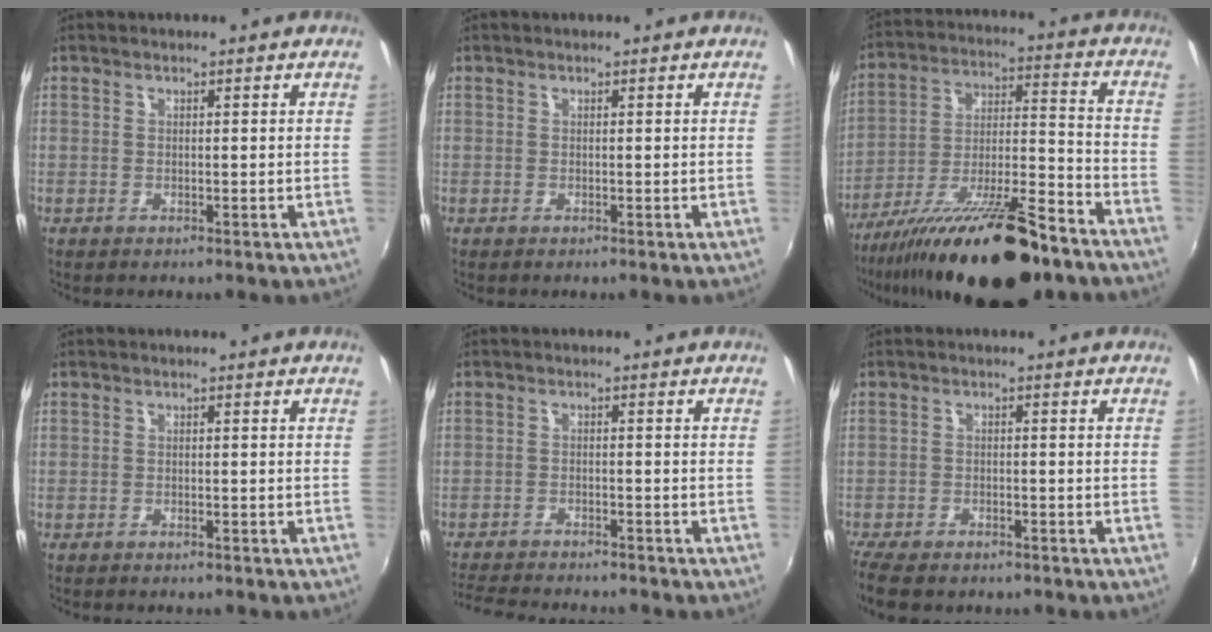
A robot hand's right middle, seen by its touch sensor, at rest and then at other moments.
{"total": 0.0}
{"total": 23.1, "force": [-16.3, 5.3, 15.5], "torque": [-0.271, -0.032, -0.261]}
{"total": 1.9, "force": [-1.8, 0.4, 0.7], "torque": [-0.024, -0.005, -0.029]}
{"total": 10.3, "force": [-9.5, 1.5, 3.7], "torque": [-0.095, -0.013, -0.151]}
{"total": 9.1, "force": [-7.4, 3.2, 4.2], "torque": [-0.108, -0.032, -0.126]}